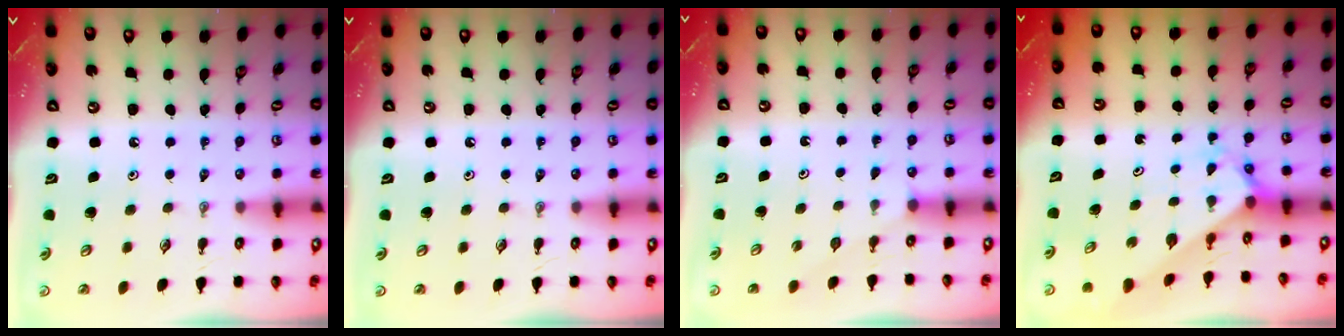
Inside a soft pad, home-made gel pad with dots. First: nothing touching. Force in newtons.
{"total": 0.0}
{"total": 1.7, "press": 1.7, "slide": 0.2}
{"total": 2.1, "press": 2.1, "slide": 0.1}